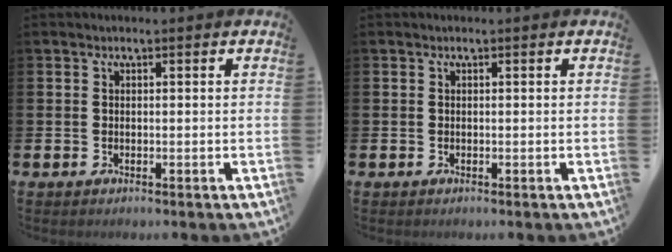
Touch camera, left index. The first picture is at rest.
{"total": 0.0}